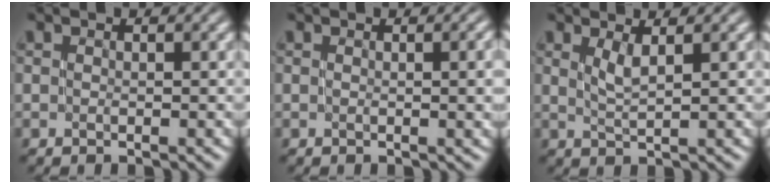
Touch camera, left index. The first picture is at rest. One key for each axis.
{"total": 3.2, "fx": 0.1, "fy": 1.2, "fz": 3.0, "tx": -0.028, "ty": 0.007, "tz": -0.001}
{"total": 1.6, "fx": 0.9, "fy": 0.3, "fz": 1.3, "tx": -0.024, "ty": 0.002, "tz": 0.019}